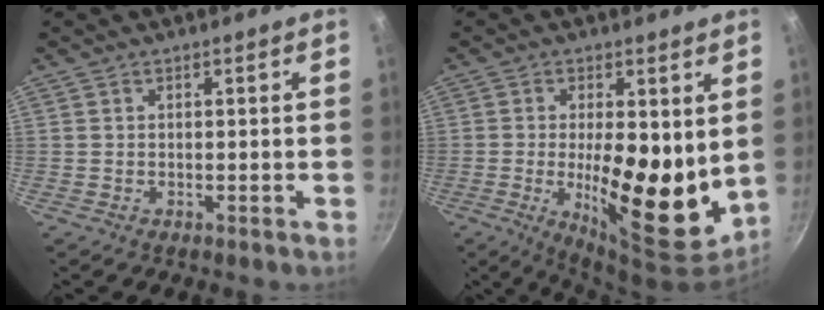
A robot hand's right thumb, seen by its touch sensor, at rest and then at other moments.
{"total": 16.3, "force": [0.3, 6.1, 15.1], "torque": [-0.202, -0.035, 0.009]}